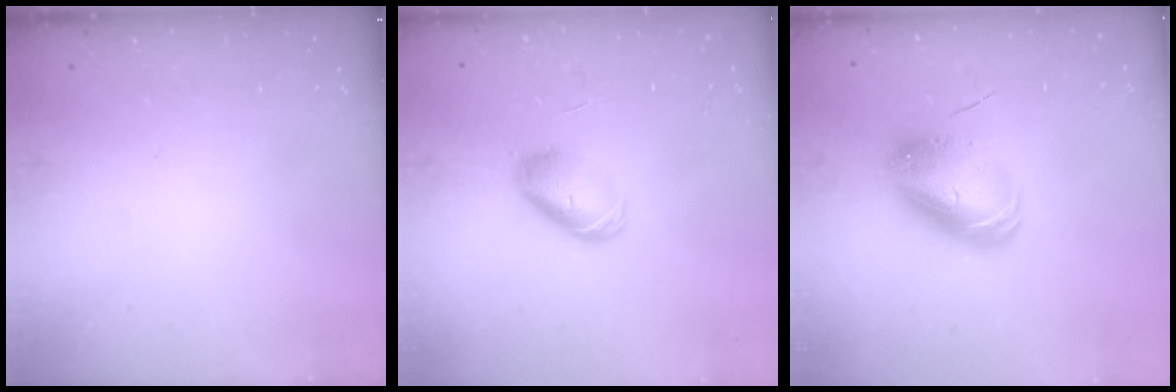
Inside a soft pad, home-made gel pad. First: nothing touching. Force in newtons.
{"total": 8.2, "press": 8.1, "slide": 0.9}
{"total": 10.9, "press": 10.7, "slide": 2.0}